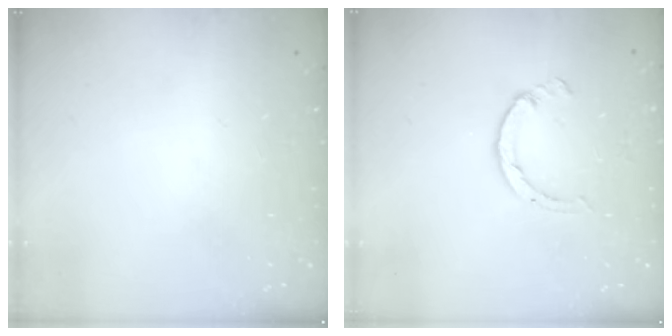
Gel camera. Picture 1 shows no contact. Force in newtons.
{"total": 2.6, "press": 2.6, "slide": 0.4}